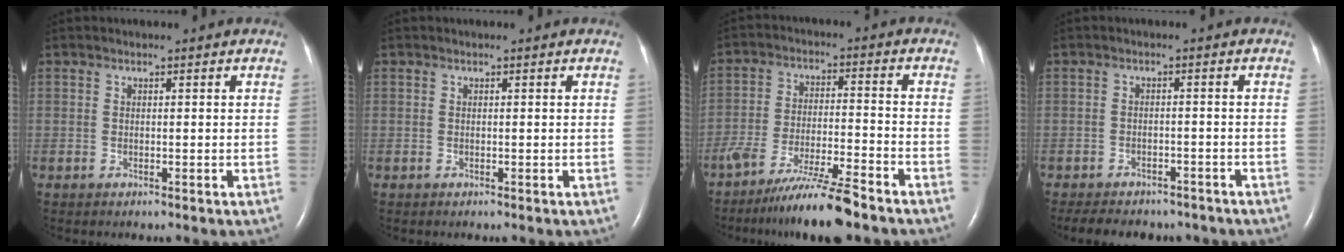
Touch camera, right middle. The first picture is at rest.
{"total": 0.0}
{"total": 10.6, "force": [-8.6, 0.0, 6.3], "torque": [-0.105, -0.023, -0.148]}
{"total": 12.1, "force": [-10.2, 4.8, 4.2], "torque": [-0.086, -0.001, -0.124]}